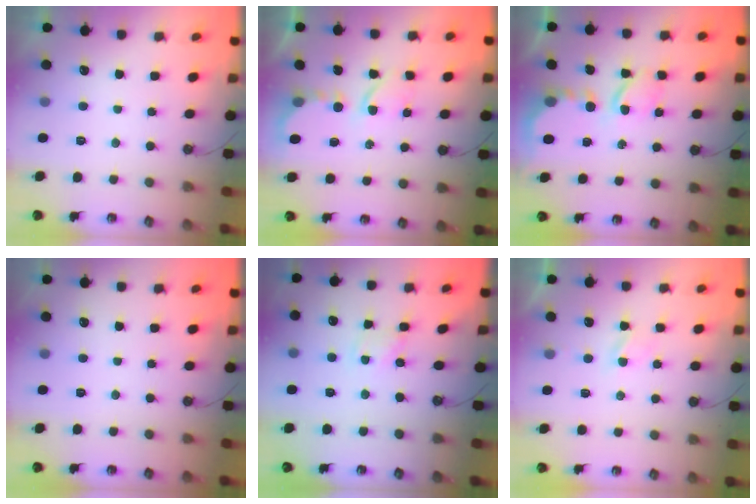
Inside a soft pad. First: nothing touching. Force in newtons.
{"total": 5.7, "press": 5.7, "slide": 0.5}
{"total": 8.2, "press": 8.2, "slide": 0.7}
{"total": 0.0}
{"total": 1.5, "press": 1.4, "slide": 0.2}
{"total": 3.1, "press": 3.0, "slide": 0.5}